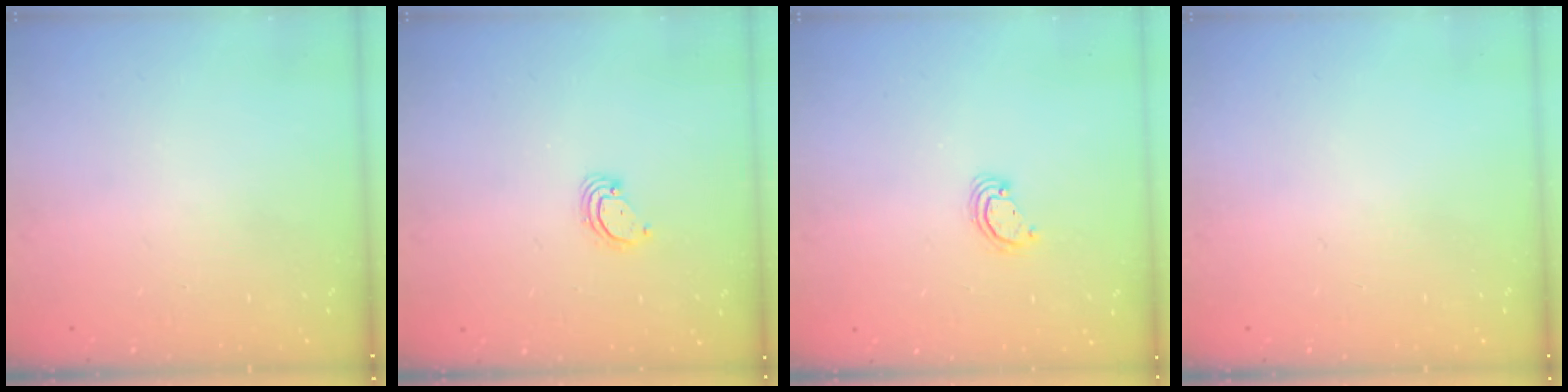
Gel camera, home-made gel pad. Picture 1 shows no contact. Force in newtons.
{"total": 2.9, "press": 2.9, "slide": 0.3}
{"total": 2.5, "press": 2.5, "slide": 0.2}
{"total": 0.0}